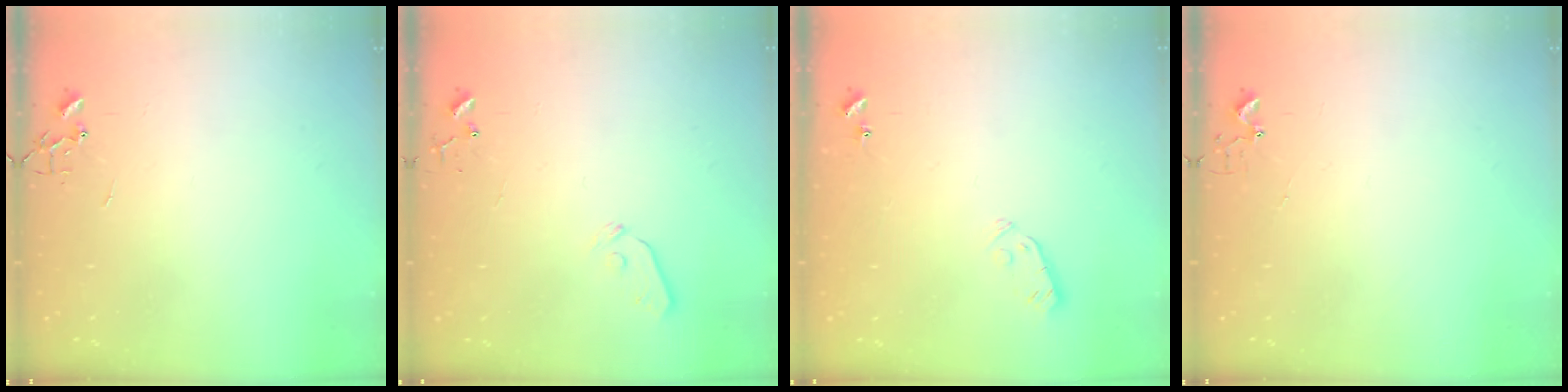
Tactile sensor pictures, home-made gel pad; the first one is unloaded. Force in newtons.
{"total": 4.4, "press": 4.3, "slide": 0.6}
{"total": 3.3, "press": 3.1, "slide": 1.0}
{"total": 2.9, "press": 2.9, "slide": 0.3}